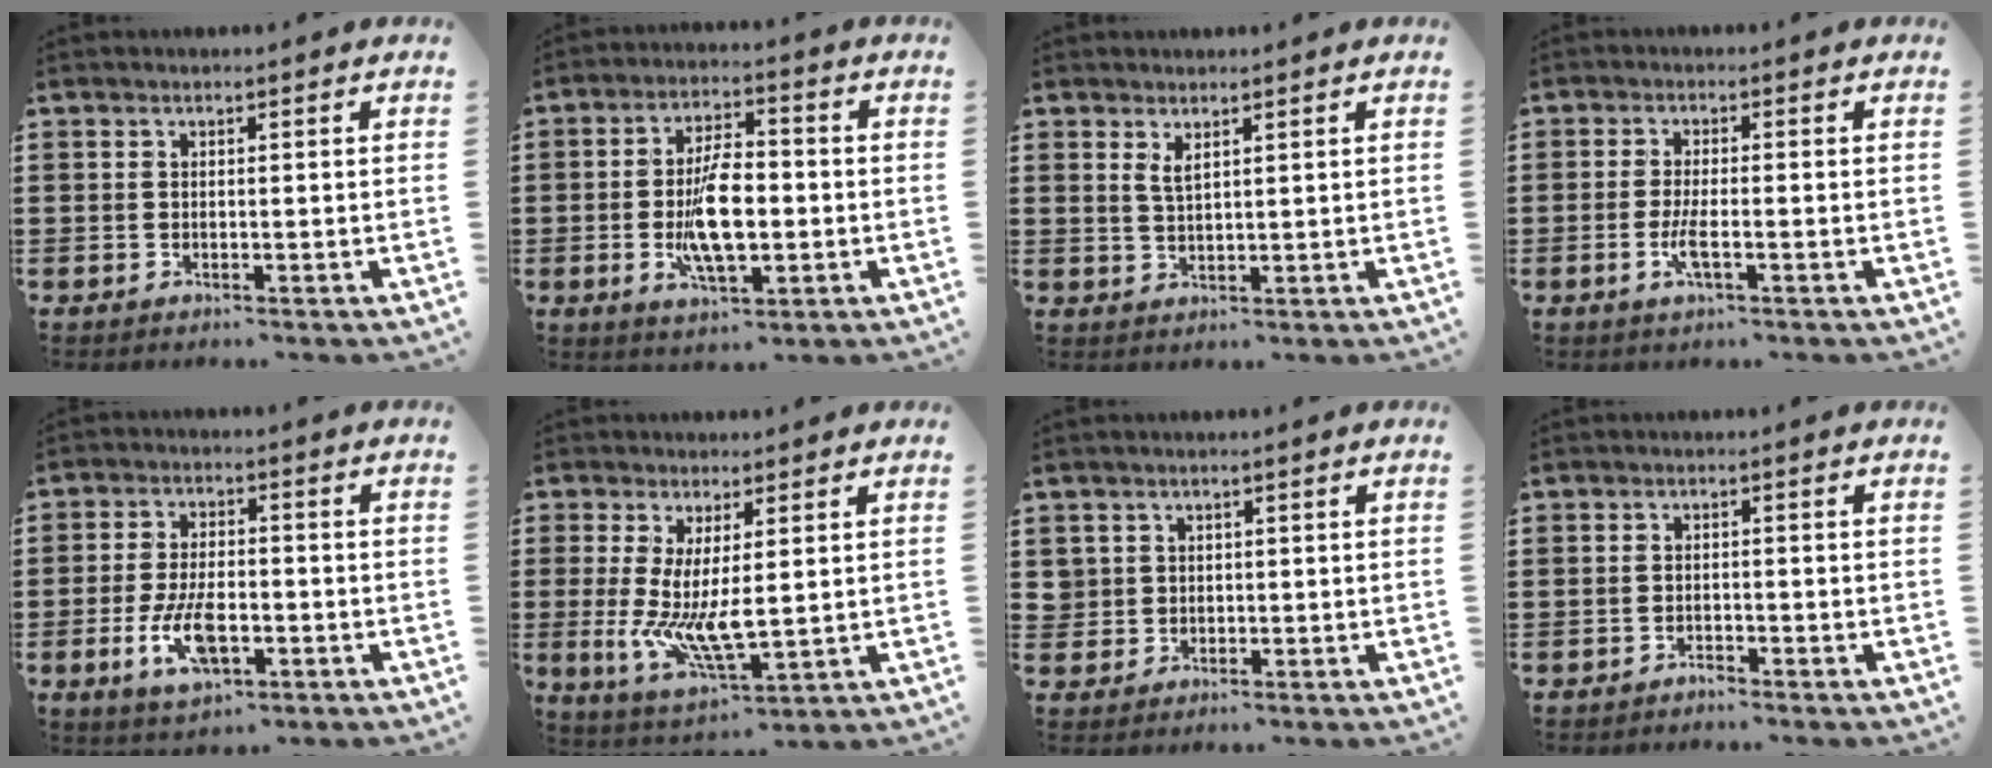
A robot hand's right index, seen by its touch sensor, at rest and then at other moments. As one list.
[{"total": 9.9, "force": [-1.5, 4.2, 8.8], "torque": [-0.174, -0.007, -0.031]}, {"total": 2.1, "force": [1.4, 0.6, 1.4], "torque": [-0.030, 0.002, 0.025]}, {"total": 3.4, "force": [-1.3, 0.7, 3.1], "torque": [-0.066, -0.005, -0.027]}, {"total": 7.9, "force": [-2.6, 3.7, 6.4], "torque": [-0.138, -0.002, -0.049]}, {"total": 7.5, "force": [0.0, 2.2, 7.2], "torque": [-0.146, -0.022, 0.000]}, {"total": 1.9, "force": [0.4, 1.8, 0.2], "torque": [-0.012, 0.011, 0.006]}, {"total": 1.2, "force": [-1.2, 0.2, 0.0], "torque": [-0.004, 0.002, -0.026]}]